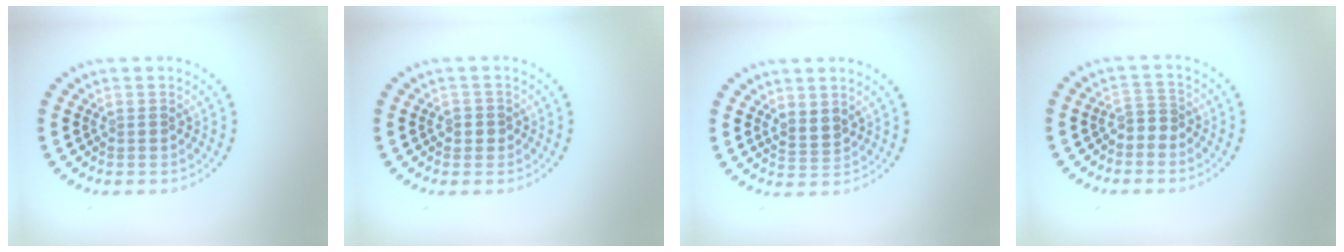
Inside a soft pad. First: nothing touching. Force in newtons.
{"total": 1.2, "press": 1.0, "slide": 0.6}
{"total": 1.7, "press": 1.3, "slide": 1.1}
{"total": 1.7, "press": 1.3, "slide": 1.1}